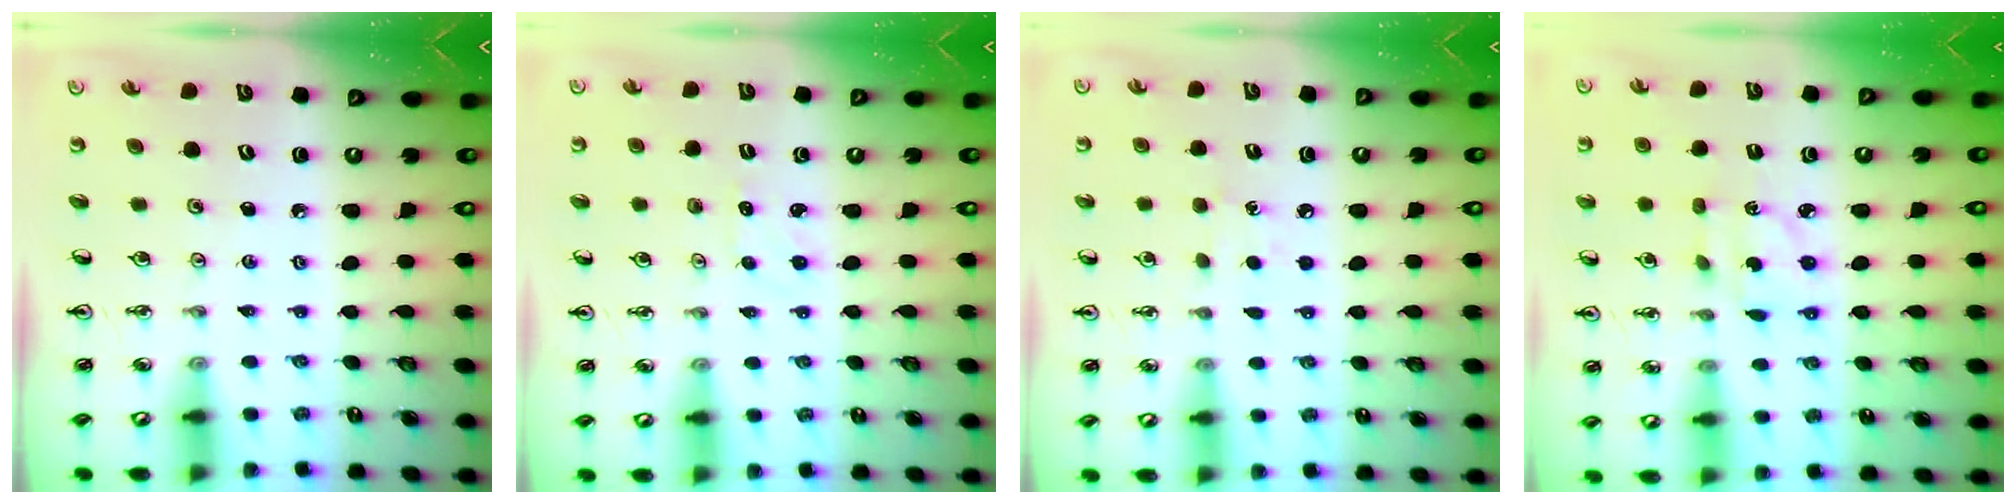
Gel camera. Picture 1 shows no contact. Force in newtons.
{"total": 2.2, "press": 2.2, "slide": 0.3}
{"total": 6.0, "press": 6.0, "slide": 0.7}
{"total": 3.5, "press": 3.5, "slide": 0.2}